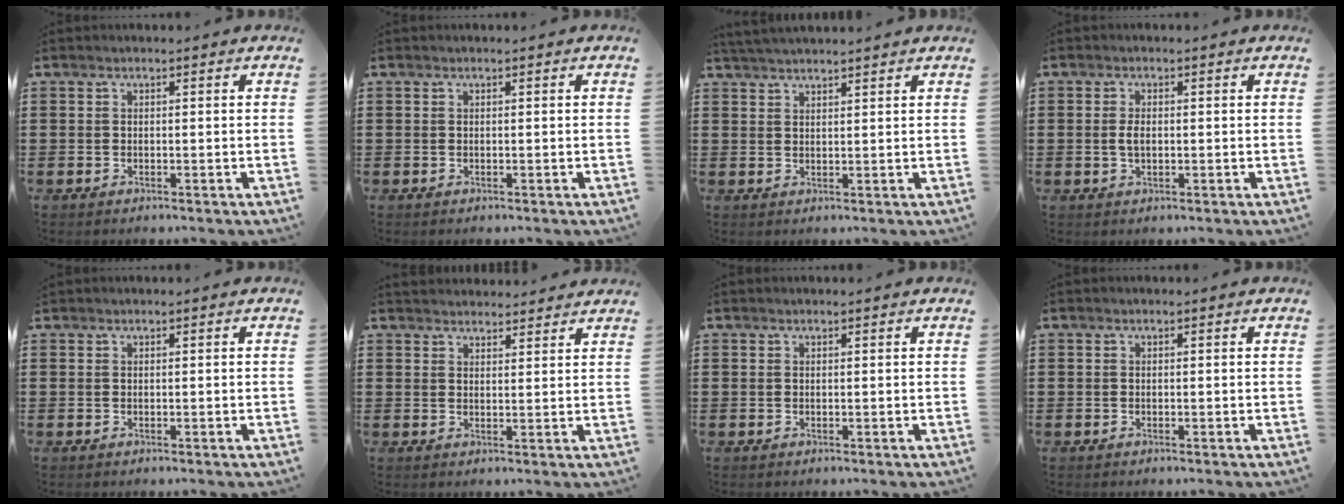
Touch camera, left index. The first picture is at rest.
{"total": 0.0}
{"total": 2.5, "force": [2.5, -0.2, 0.4], "torque": [-0.014, -0.001, 0.049]}
{"total": 2.2, "force": [0.1, 1.1, 1.9], "torque": [-0.047, 0.001, -0.002]}
{"total": 0.0}
{"total": 2.5, "force": [2.4, 0.2, -0.3], "torque": [-0.001, -0.004, 0.048]}
{"total": 0.0}
{"total": 0.0}